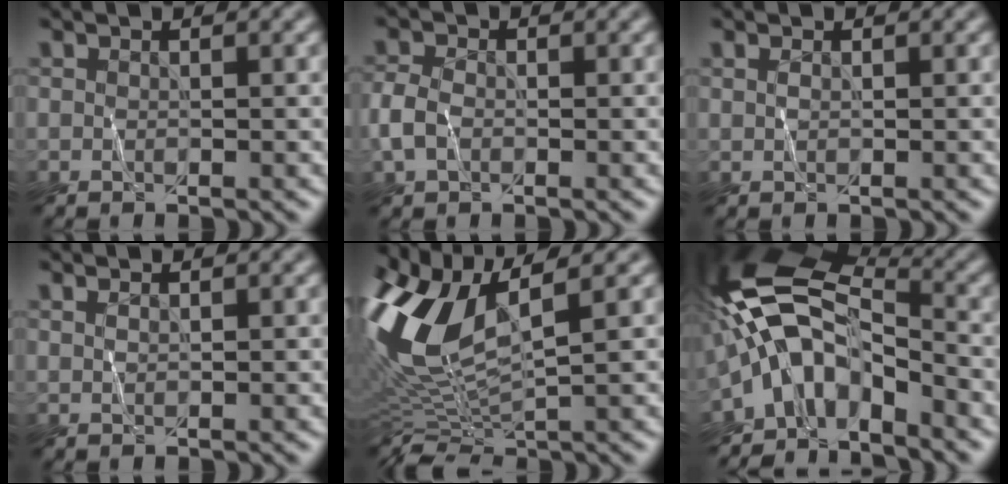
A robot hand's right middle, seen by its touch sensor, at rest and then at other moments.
{"total": 2.1, "force": [-0.7, 1.6, 1.2], "torque": [-0.028, 0.010, -0.019]}
{"total": 0.5, "force": [0.4, 0.2, 0.3], "torque": [-0.006, 0.003, 0.007]}
{"total": 0.8, "force": [0.8, 0.2, 0.2], "torque": [-0.007, 0.003, 0.010]}
{"total": 8.4, "force": [2.6, 3.1, 7.3], "torque": [-0.165, 0.005, 0.047]}
{"total": 8.3, "force": [-3.6, 4.5, 6.0], "torque": [-0.100, 0.025, -0.083]}